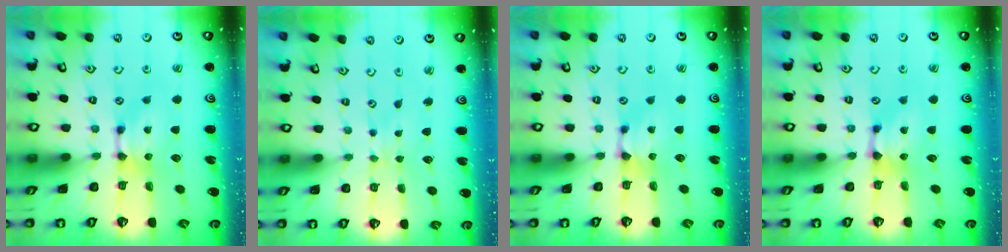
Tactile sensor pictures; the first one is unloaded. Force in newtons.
{"total": 2.5, "press": 2.5, "slide": 0.3}
{"total": 0.0}
{"total": 0.8, "press": 0.4, "slide": 0.7}